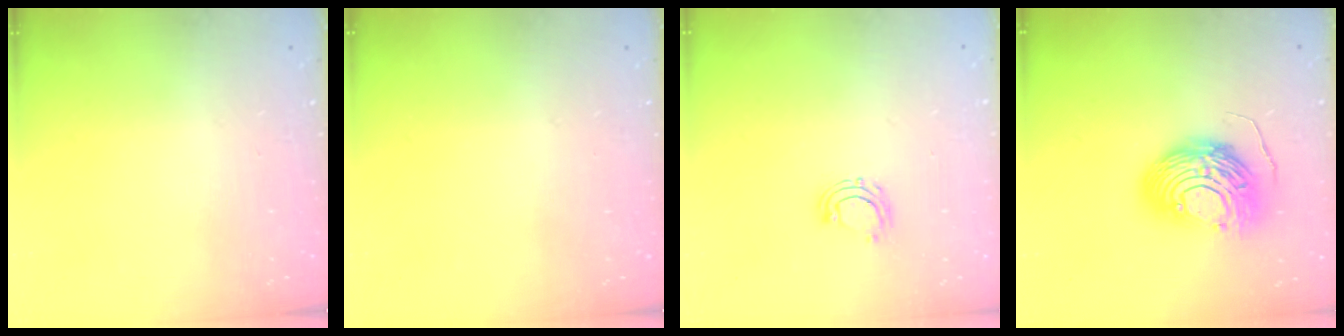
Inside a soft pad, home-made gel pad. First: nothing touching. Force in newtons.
{"total": 0.0}
{"total": 6.0, "press": 5.8, "slide": 1.3}
{"total": 13.1, "press": 13.1, "slide": 1.3}